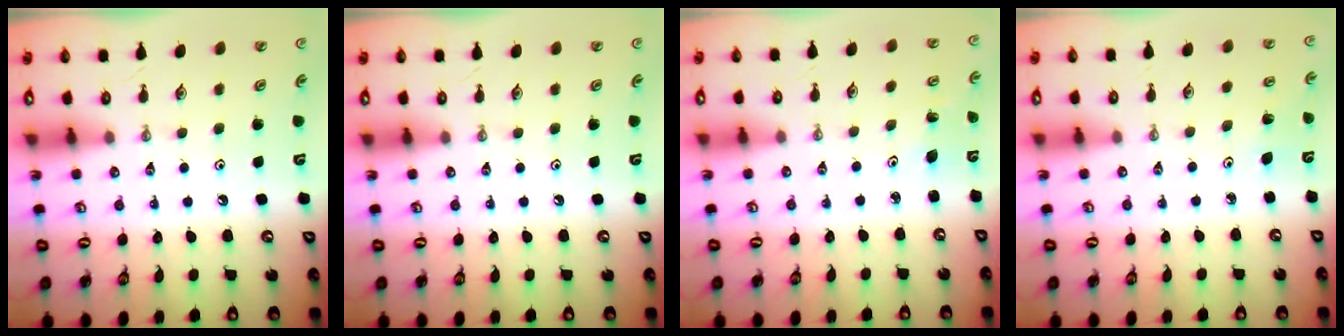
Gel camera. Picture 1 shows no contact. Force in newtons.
{"total": 0.0}
{"total": 2.3, "press": 2.3, "slide": 0.3}
{"total": 2.9, "press": 2.6, "slide": 1.3}